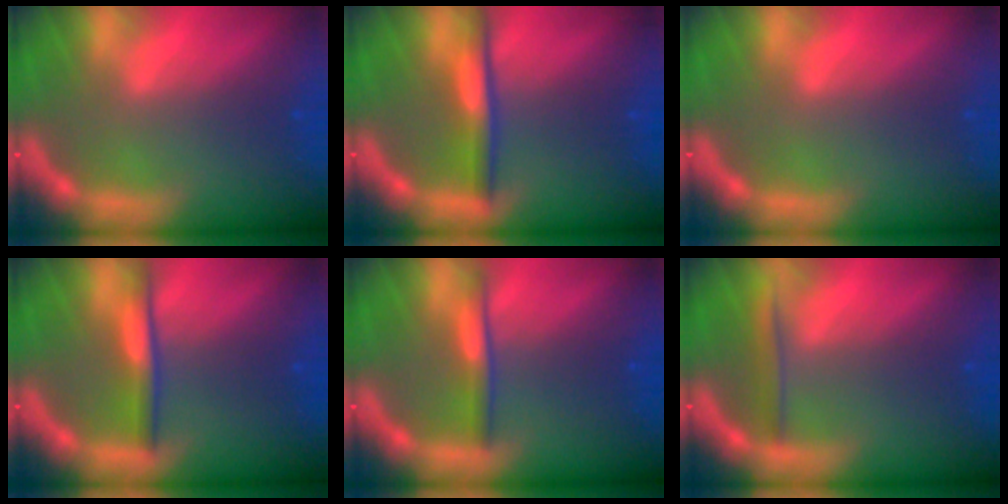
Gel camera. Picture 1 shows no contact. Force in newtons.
{"total": 3.5}
{"total": 0.0}
{"total": 3.0}
{"total": 2.4}
{"total": 2.0}